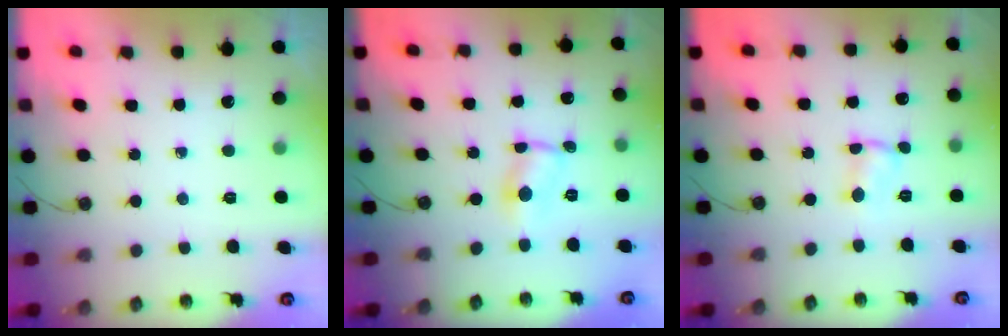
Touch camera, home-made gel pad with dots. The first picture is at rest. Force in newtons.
{"total": 2.2, "press": 2.1, "slide": 0.3}
{"total": 1.9, "press": 1.9, "slide": 0.3}